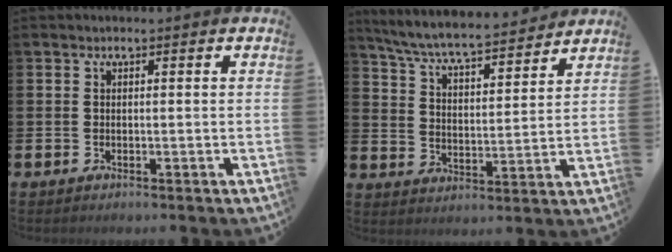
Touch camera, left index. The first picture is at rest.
{"total": 7.2, "force": [6.9, 0.5, 2.2], "torque": [-0.075, -0.049, 0.119]}